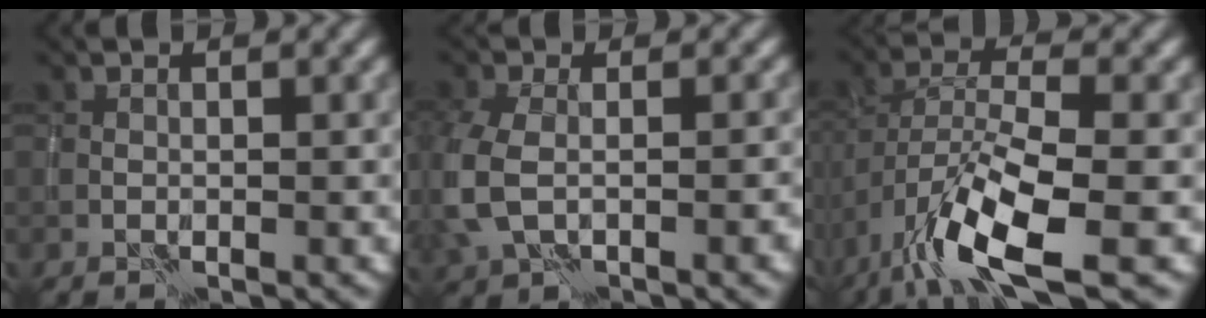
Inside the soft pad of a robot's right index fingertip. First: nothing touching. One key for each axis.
{"total": 7.2, "fx": -1.7, "fy": 4.1, "fz": 5.6, "tx": -0.142, "ty": -0.009, "tz": -0.033}
{"total": 8.6, "fx": -4.8, "fy": 2.2, "fz": 6.8, "tx": -0.131, "ty": 0.002, "tz": -0.096}